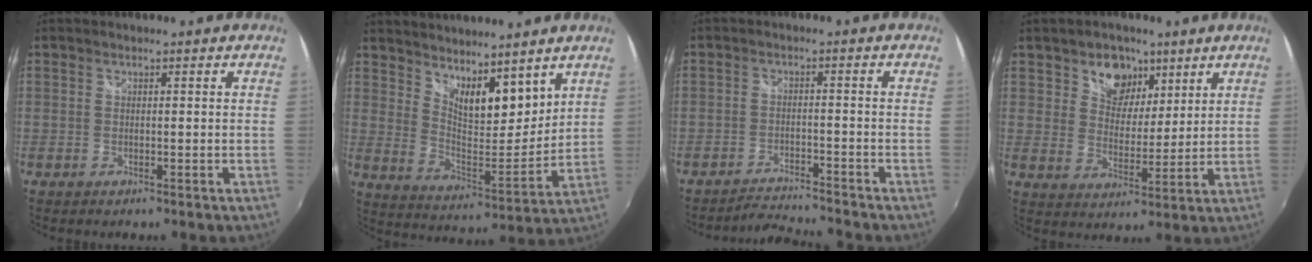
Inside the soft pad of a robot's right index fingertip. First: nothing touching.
{"total": 12.9, "force": [9.5, 4.8, 7.3], "torque": [-0.107, -0.010, 0.168]}
{"total": 5.8, "force": [-5.7, -0.8, 0.5], "torque": [-0.030, 0.000, -0.095]}
{"total": 8.8, "force": [5.1, 6.3, 3.6], "torque": [-0.058, 0.003, 0.086]}